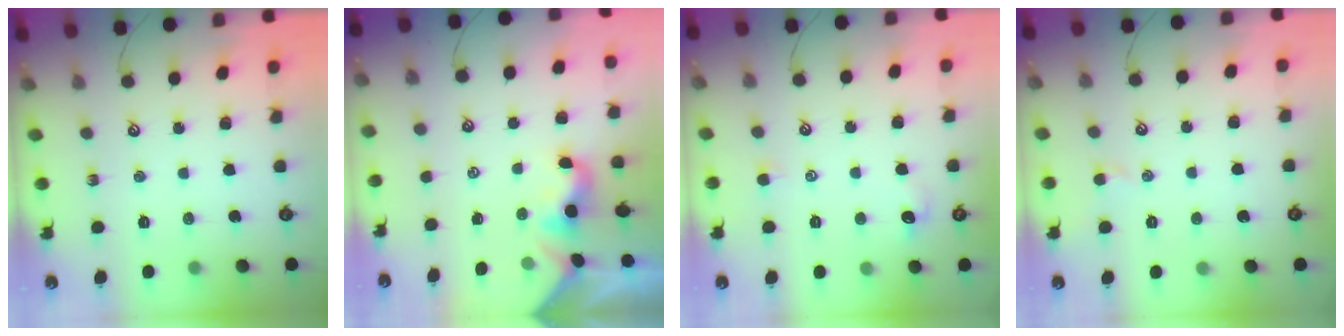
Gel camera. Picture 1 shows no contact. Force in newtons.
{"total": 1.8, "press": 1.8, "slide": 0.5}
{"total": 0.6, "press": 0.1, "slide": 0.6}
{"total": 1.3, "press": 1.2, "slide": 0.4}